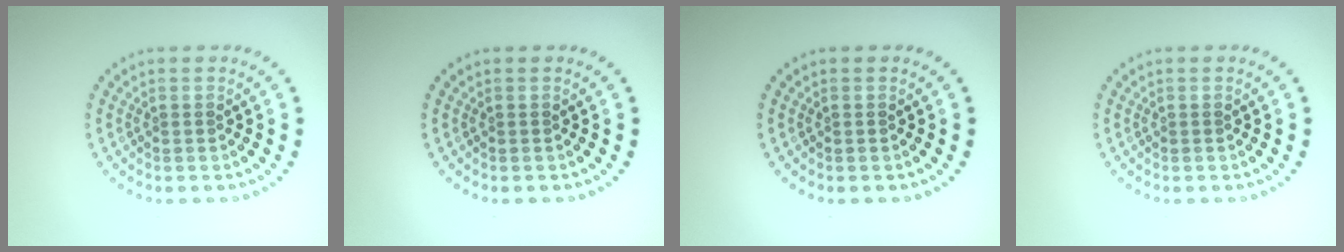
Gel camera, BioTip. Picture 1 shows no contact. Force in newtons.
{"total": 0.0}
{"total": 0.0}
{"total": 0.0}